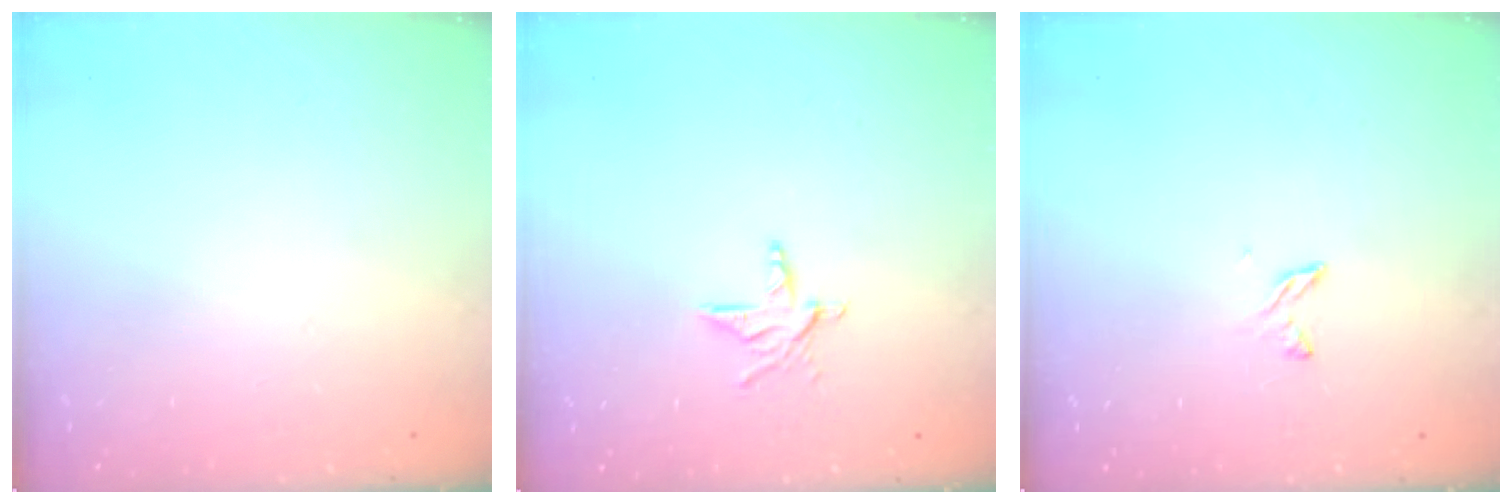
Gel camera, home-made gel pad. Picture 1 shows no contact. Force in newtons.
{"total": 5.0, "press": 5.0, "slide": 0.3}
{"total": 3.0, "press": 2.9, "slide": 0.4}